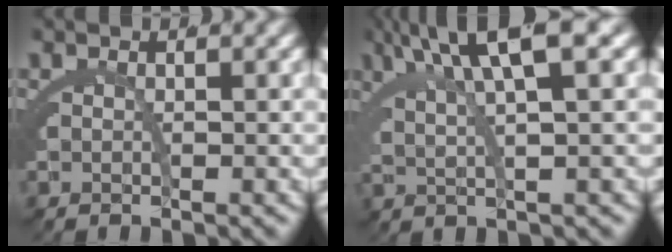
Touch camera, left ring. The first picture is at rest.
{"total": 7.4, "force": [4.5, 1.5, 5.7], "torque": [-0.084, 0.029, 0.068]}